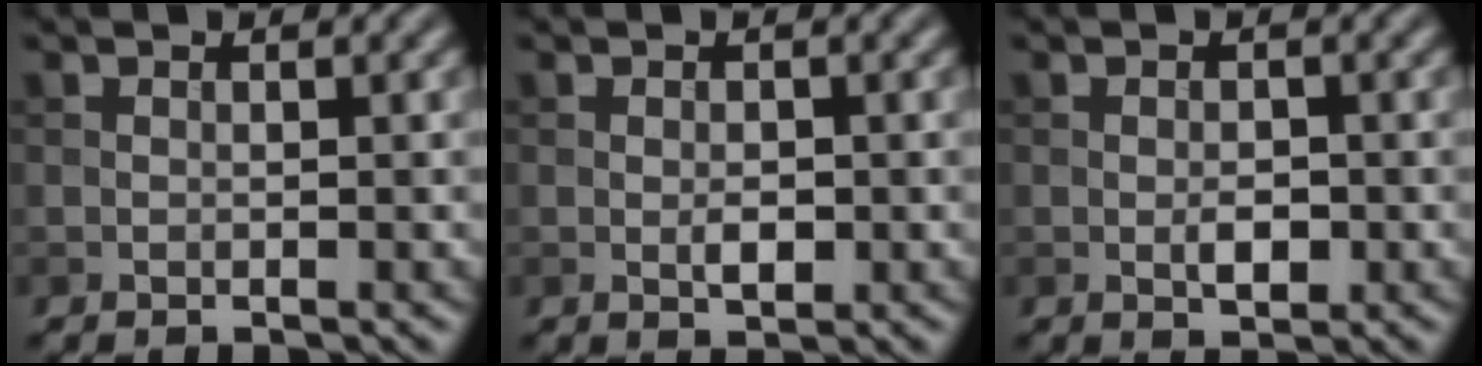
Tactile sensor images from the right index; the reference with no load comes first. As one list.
[{"total": 1.5, "force": [-0.2, 0.8, 1.2], "torque": [-0.020, -0.001, -0.004]}, {"total": 1.8, "force": [-0.4, 1.0, 1.5], "torque": [-0.023, 0.000, -0.008]}]